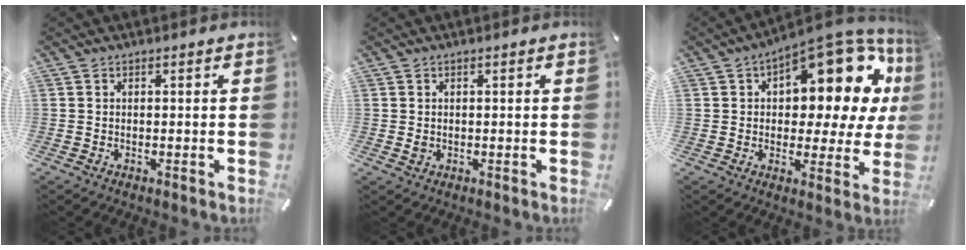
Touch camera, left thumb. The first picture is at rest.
{"total": 1.1, "force": [0.0, 0.9, 0.5], "torque": [-0.003, 0.000, -0.002]}
{"total": 17.3, "force": [8.9, 8.3, 12.3], "torque": [-0.158, -0.078, 0.145]}